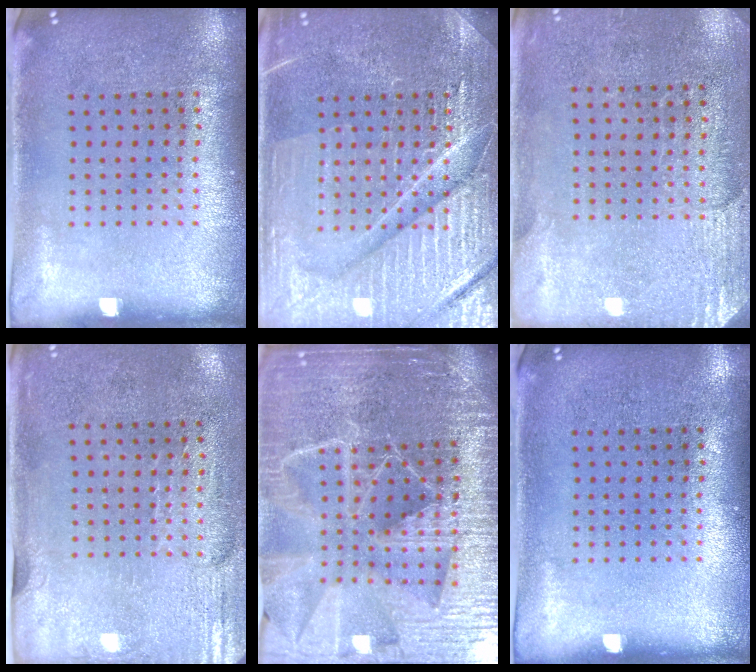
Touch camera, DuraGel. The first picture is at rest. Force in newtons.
{"total": 7.4, "press": 7.4, "slide": 1.0}
{"total": 2.7, "press": 2.4, "slide": 1.3}
{"total": 2.9, "press": 2.4, "slide": 1.6}
{"total": 6.3, "press": 5.5, "slide": 3.2}
{"total": 0.0}